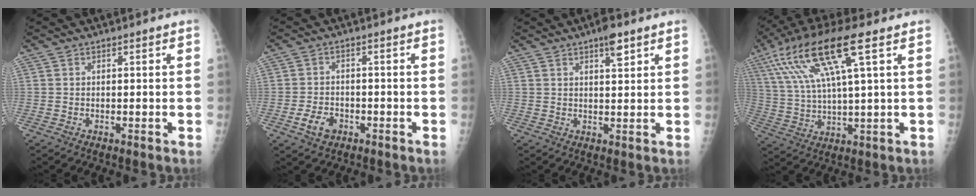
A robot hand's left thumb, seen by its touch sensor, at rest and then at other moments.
{"total": 4.4, "force": [-2.0, 3.1, 2.4], "torque": [-0.037, 0.011, -0.033]}
{"total": 4.1, "force": [2.6, 1.2, 3.0], "torque": [-0.039, -0.012, 0.038]}
{"total": 16.4, "force": [7.3, 3.0, 14.4], "torque": [-0.299, 0.000, 0.134]}